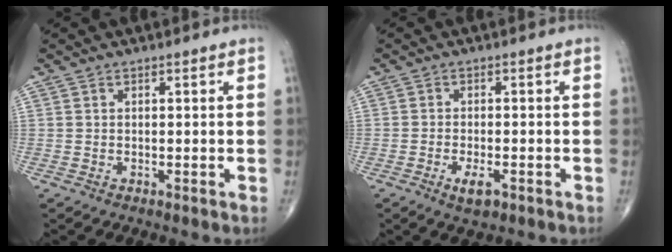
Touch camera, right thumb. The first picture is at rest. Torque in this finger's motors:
{"motor_torque": [-0.20, 0.09, 0.01, -0.06, 0.00]}